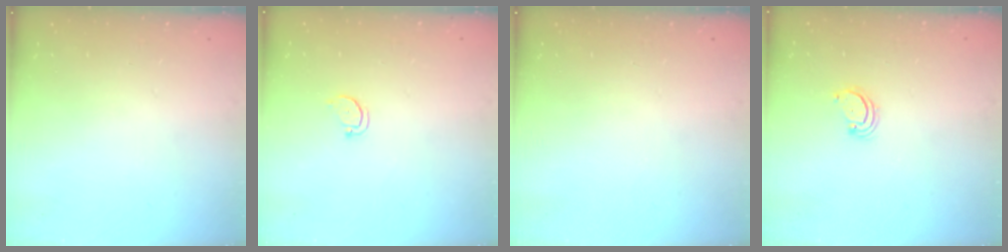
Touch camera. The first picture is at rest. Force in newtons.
{"total": 2.2, "press": 2.2, "slide": 0.2}
{"total": 0.0}
{"total": 2.5, "press": 2.5, "slide": 0.3}